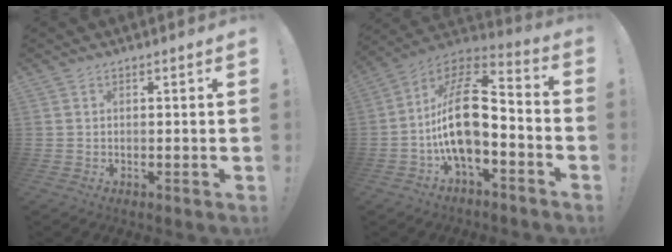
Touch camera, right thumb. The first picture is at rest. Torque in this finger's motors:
{"motor_torque": [2.50, 2.54, 0.66, -0.42, 0.33]}